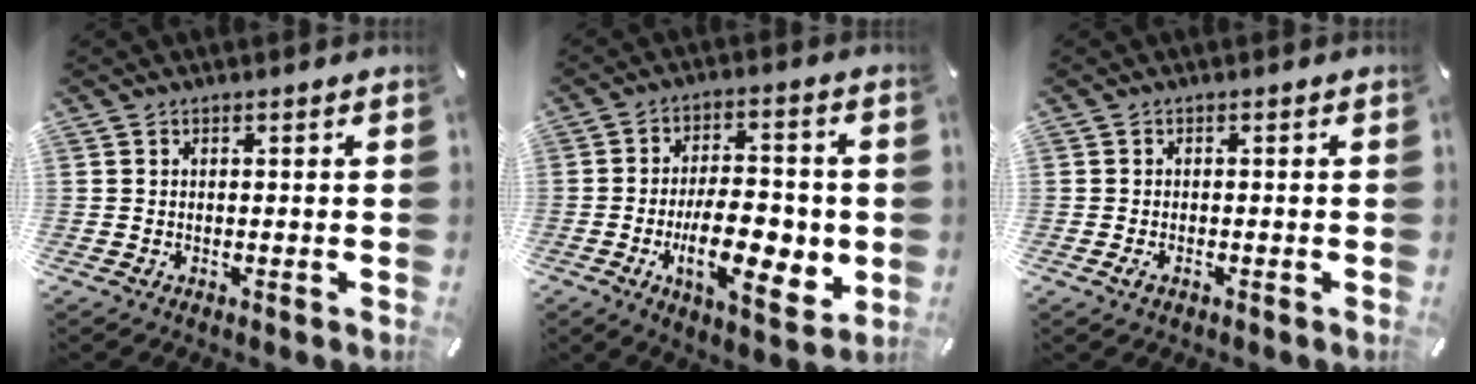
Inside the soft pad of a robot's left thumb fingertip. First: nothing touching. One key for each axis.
{"total": 17.3, "fx": -3.9, "fy": 8.6, "fz": 14.5, "tx": -0.216, "ty": -0.002, "tz": -0.056}
{"total": 1.6, "fx": -0.7, "fy": 0.8, "fz": 1.2, "tx": -0.021, "ty": 0.002, "tz": -0.013}